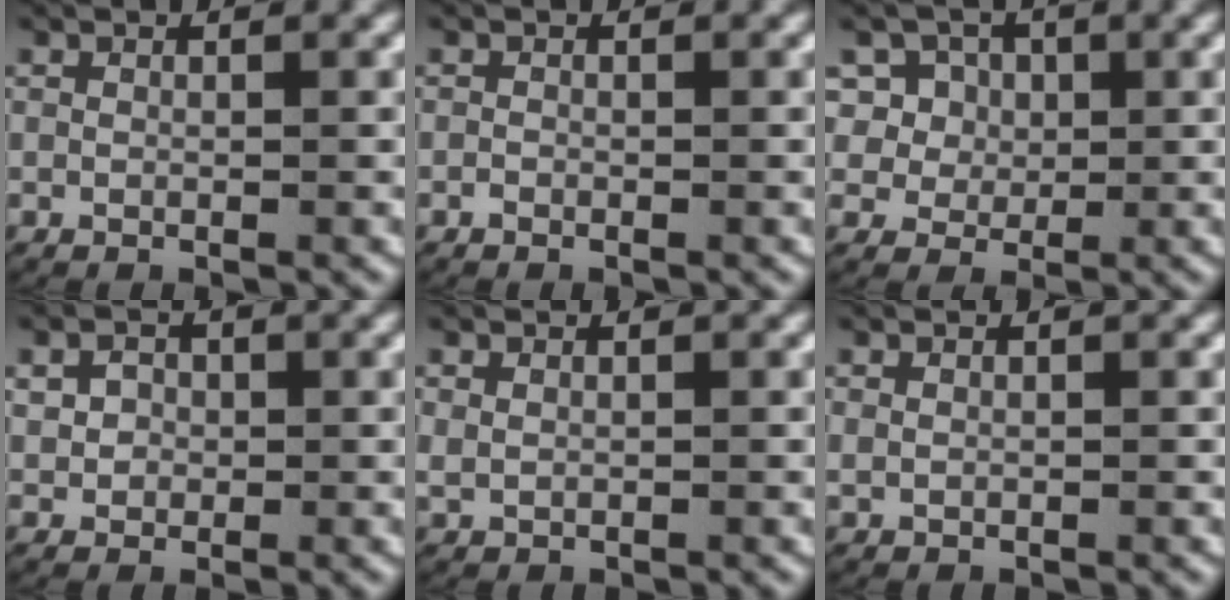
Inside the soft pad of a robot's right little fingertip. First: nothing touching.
{"total": 0.5, "force": [-0.4, 0.2, 0.1], "torque": [-0.006, -0.006, -0.006]}
{"total": 6.6, "force": [0.8, 6.1, 2.2], "torque": [-0.071, -0.013, 0.011]}
{"total": 3.0, "force": [0.3, 2.7, 1.2], "torque": [-0.033, -0.005, 0.009]}
{"total": 1.0, "force": [0.4, 0.8, 0.4], "torque": [-0.014, -0.003, 0.014]}
{"total": 0.5, "force": [0.3, 0.4, 0.3], "torque": [-0.008, -0.002, 0.010]}